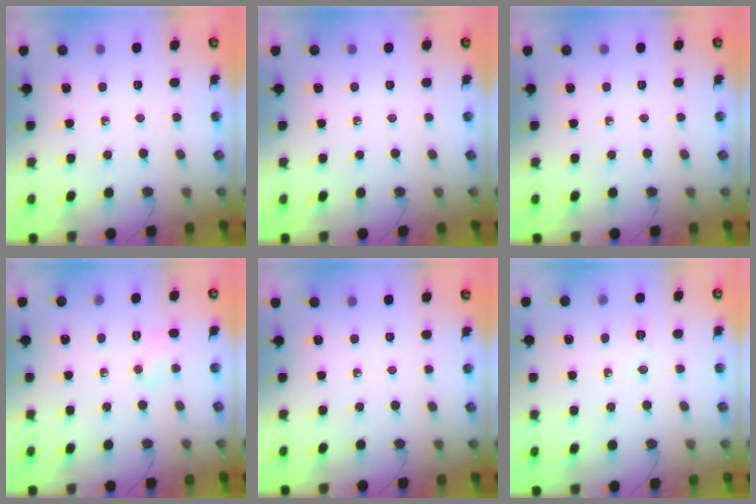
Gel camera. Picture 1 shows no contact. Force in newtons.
{"total": 0.0}
{"total": 0.0}
{"total": 7.0, "press": 4.1, "slide": 5.7}
{"total": 0.0}
{"total": 3.8, "press": 3.7, "slide": 0.5}